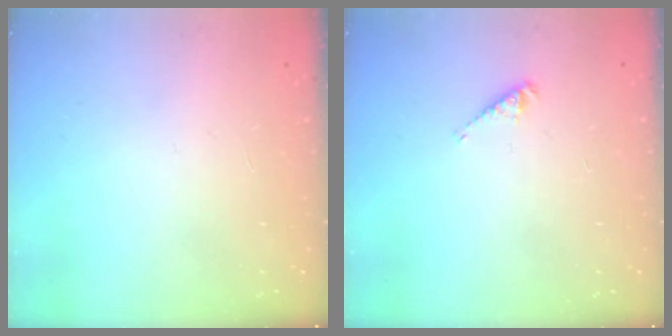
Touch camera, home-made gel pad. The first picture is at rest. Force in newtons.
{"total": 2.9, "press": 2.9, "slide": 0.4}